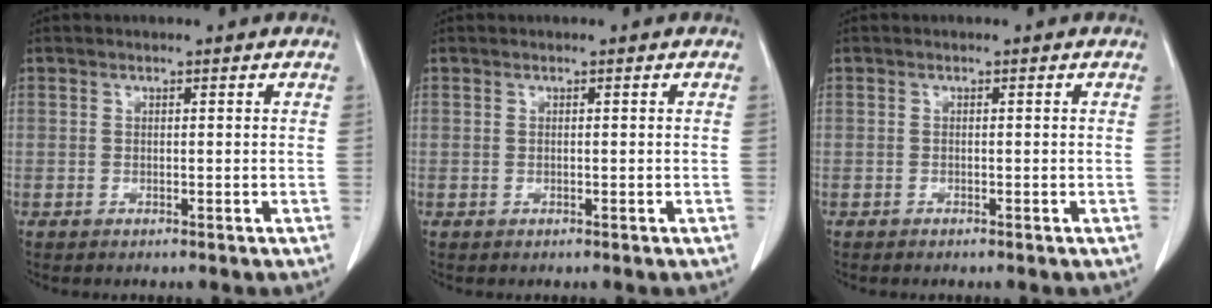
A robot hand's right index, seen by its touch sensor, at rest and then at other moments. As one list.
[{"total": 0.0}, {"total": 0.6, "force": [-0.4, 0.3, 0.3], "torque": [-0.009, 0.000, -0.007]}]